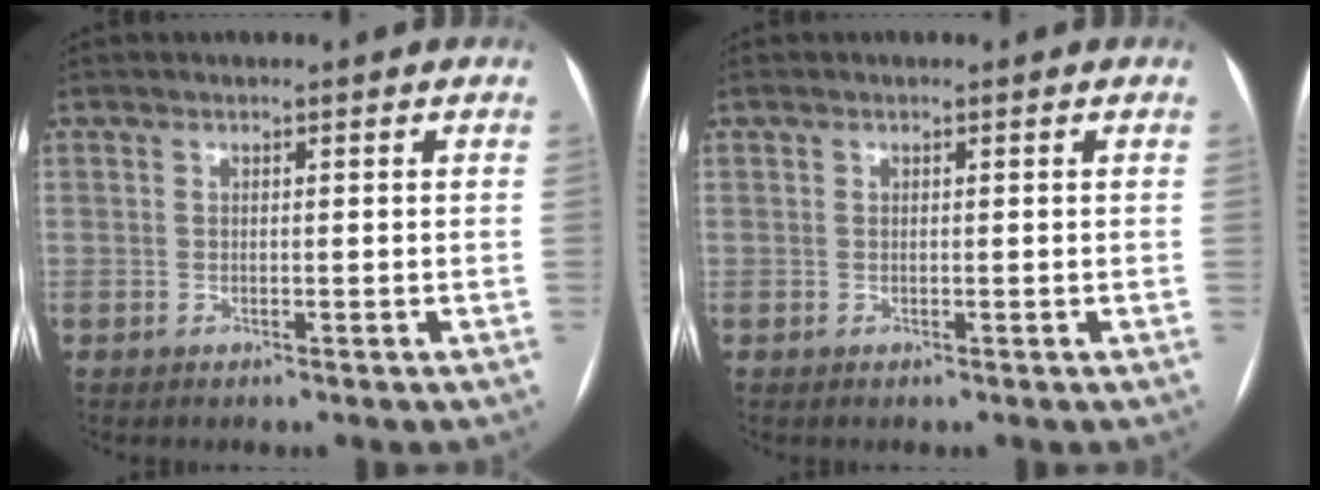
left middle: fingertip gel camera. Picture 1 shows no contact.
{"total": 0.0}